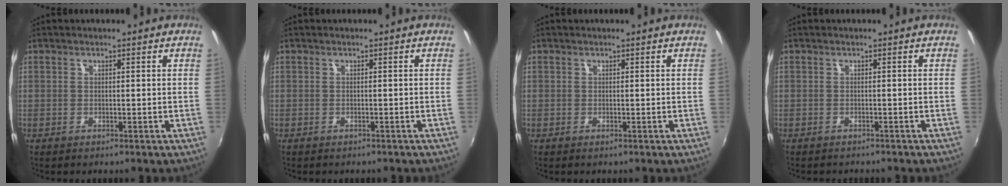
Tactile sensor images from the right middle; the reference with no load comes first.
{"total": 0.9, "force": [-0.8, 0.4, 0.2], "torque": [-0.007, -0.003, -0.010]}
{"total": 0.0}
{"total": 2.1, "force": [-1.9, 0.6, 0.6], "torque": [-0.016, -0.012, -0.026]}